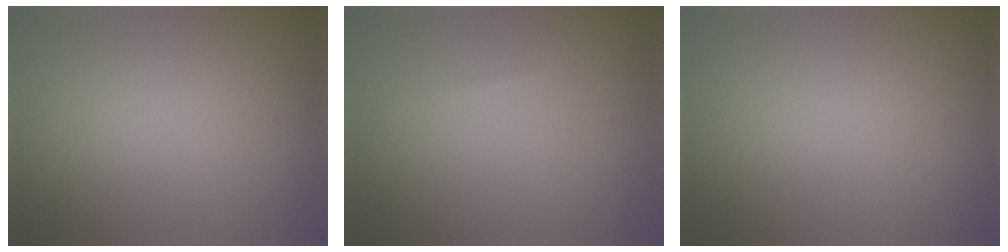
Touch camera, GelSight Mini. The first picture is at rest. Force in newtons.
{"total": 0.0}
{"total": 0.0}